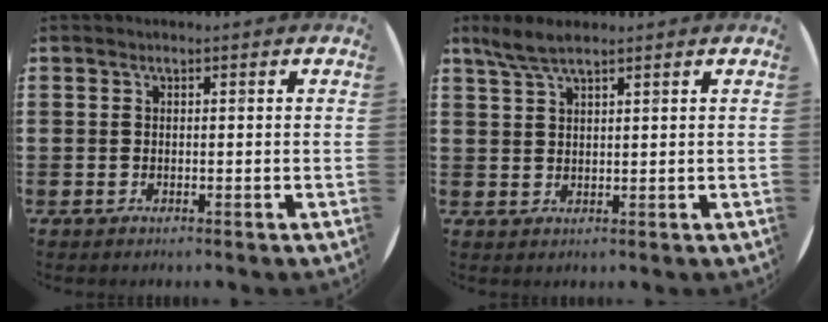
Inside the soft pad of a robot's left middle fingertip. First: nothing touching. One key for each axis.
{"total": 3.8, "fx": 2.9, "fy": 0.8, "fz": 2.3, "tx": -0.050, "ty": 0.005, "tz": 0.053}